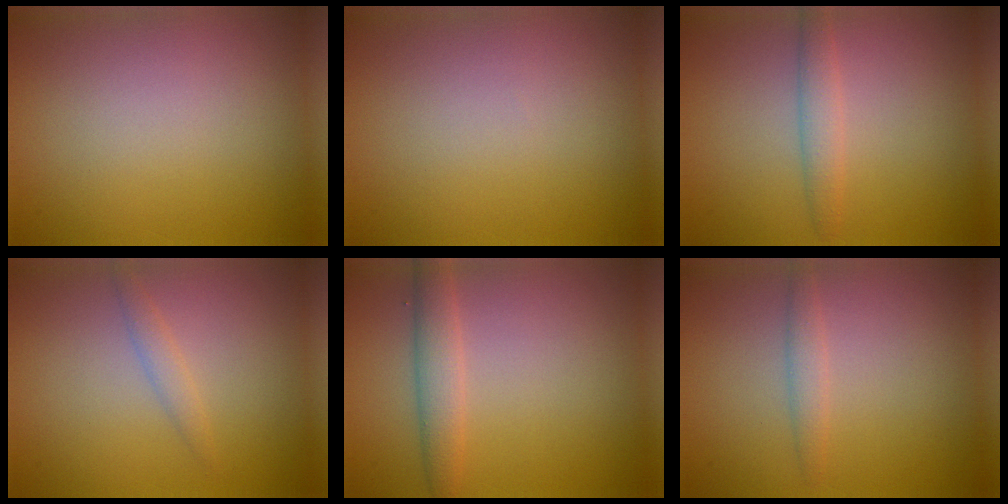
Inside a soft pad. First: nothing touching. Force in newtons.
{"total": 0.0}
{"total": 1.9, "press": 1.9, "slide": 0.2}
{"total": 1.2, "press": 1.2, "slide": 0.1}
{"total": 2.4, "press": 2.4, "slide": 0.1}
{"total": 1.4, "press": 1.4, "slide": 0.0}